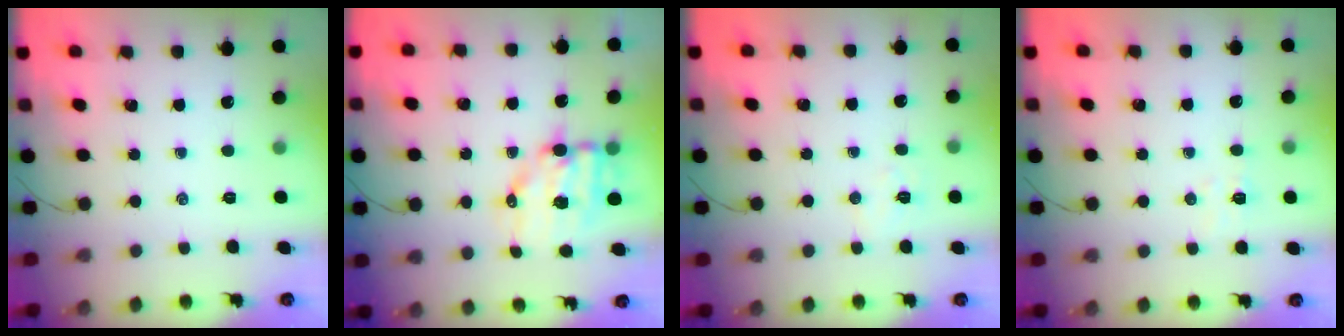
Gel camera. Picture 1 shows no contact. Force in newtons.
{"total": 9.2, "press": 9.0, "slide": 2.1}
{"total": 4.8, "press": 4.7, "slide": 0.8}
{"total": 4.3, "press": 4.1, "slide": 1.1}